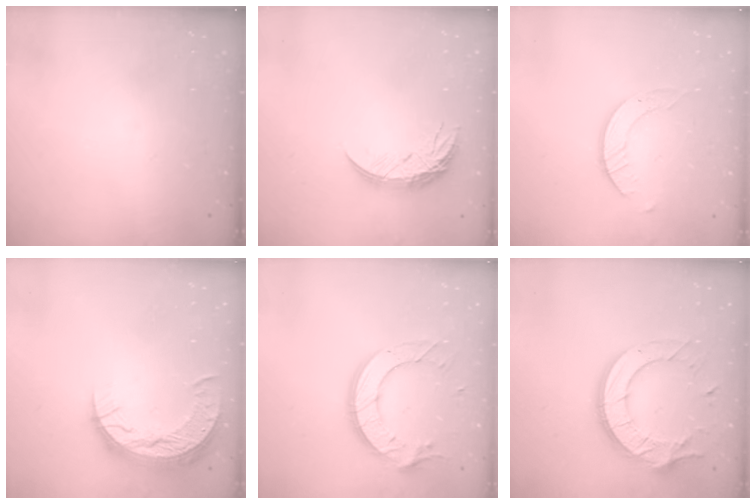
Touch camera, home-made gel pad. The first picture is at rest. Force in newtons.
{"total": 8.2, "press": 8.2, "slide": 0.8}
{"total": 2.9, "press": 2.9, "slide": 0.3}
{"total": 12.2, "press": 12.2, "slide": 0.9}
{"total": 13.4, "press": 13.3, "slide": 0.8}
{"total": 16.0, "press": 15.9, "slide": 1.4}